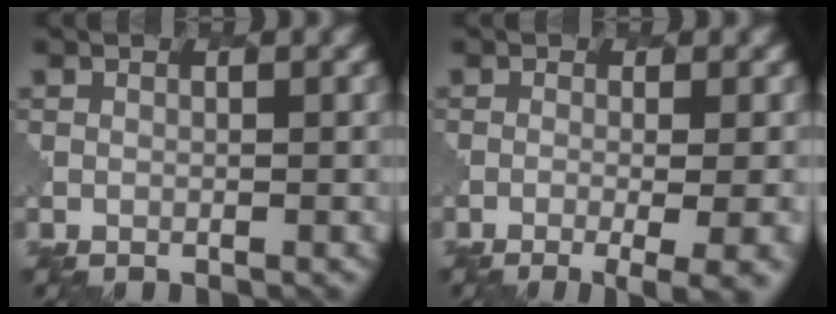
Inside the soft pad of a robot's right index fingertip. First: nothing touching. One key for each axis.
{"total": 5.6, "fx": -2.2, "fy": 1.7, "fz": 4.8, "tx": -0.051, "ty": 0.001, "tz": -0.023}